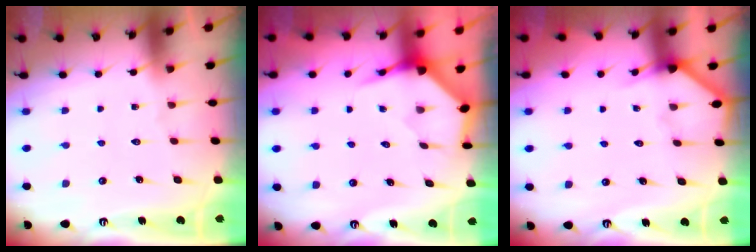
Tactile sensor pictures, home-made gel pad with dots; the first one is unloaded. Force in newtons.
{"total": 4.0, "press": 3.9, "slide": 0.4}
{"total": 4.9, "press": 4.8, "slide": 0.4}